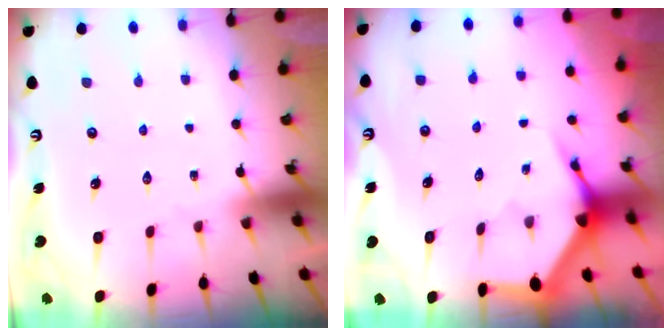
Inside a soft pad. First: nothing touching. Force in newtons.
{"total": 3.6, "press": 3.6, "slide": 0.5}